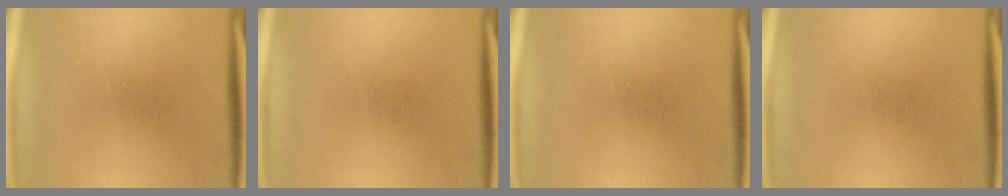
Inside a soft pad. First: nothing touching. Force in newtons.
{"total": 0.0}
{"total": 0.0}
{"total": 0.0}